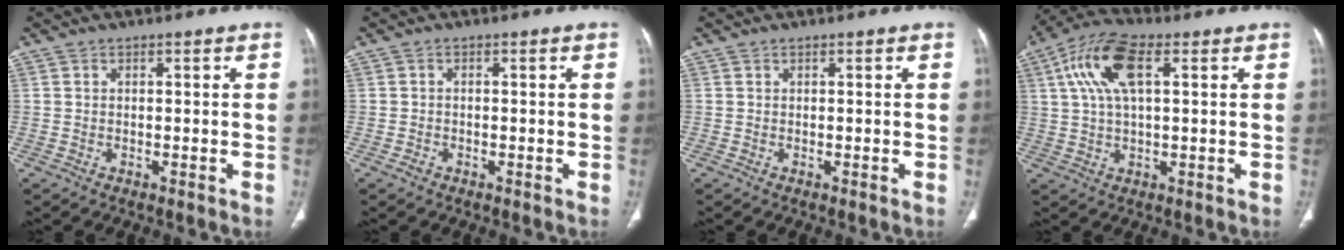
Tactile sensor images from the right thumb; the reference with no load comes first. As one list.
[{"total": 1.0, "force": [-0.6, 0.7, 0.4], "torque": [-0.007, 0.004, -0.011]}, {"total": 0.0}, {"total": 11.6, "force": [3.6, 4.9, 9.8], "torque": [-0.206, 0.019, 0.066]}]